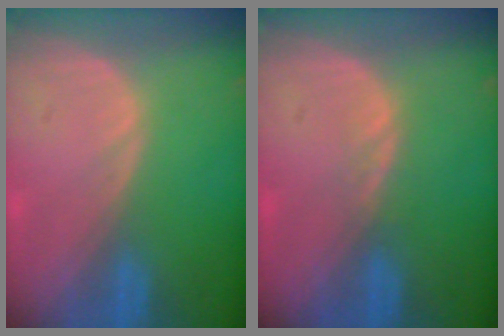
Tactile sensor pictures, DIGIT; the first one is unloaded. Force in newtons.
{"total": 1.1, "press": 1.0, "slide": 0.2}